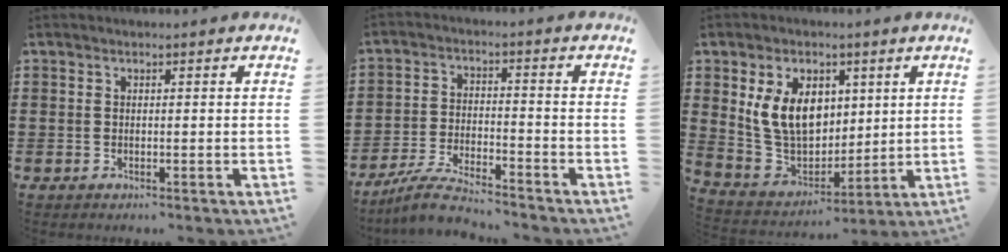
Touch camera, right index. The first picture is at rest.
{"total": 5.9, "force": [-5.5, 0.3, 1.9], "torque": [-0.050, -0.004, -0.109]}
{"total": 10.5, "force": [2.8, 7.7, 6.5], "torque": [-0.167, 0.010, 0.051]}